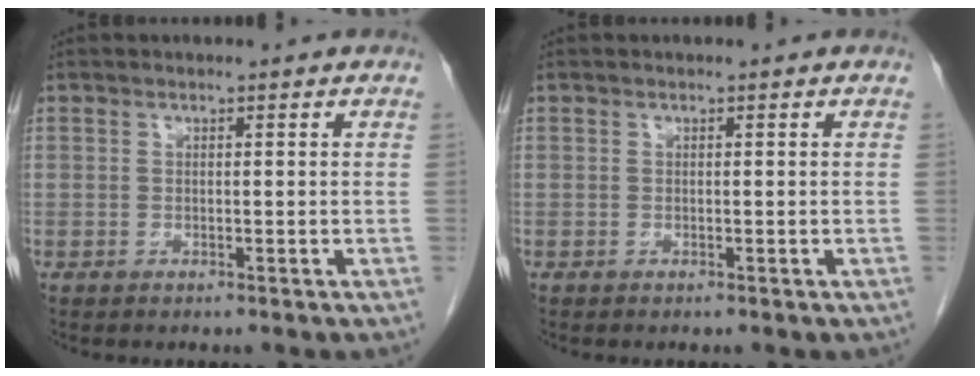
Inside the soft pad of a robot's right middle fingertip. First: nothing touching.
{"total": 0.0}